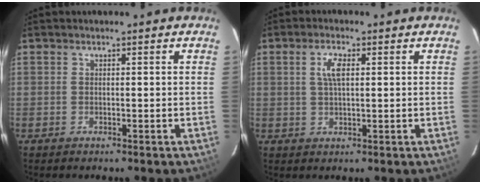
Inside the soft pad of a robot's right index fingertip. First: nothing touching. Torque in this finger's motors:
{"motor_torque": [0.10, -0.01, 0.30, 0.08]}